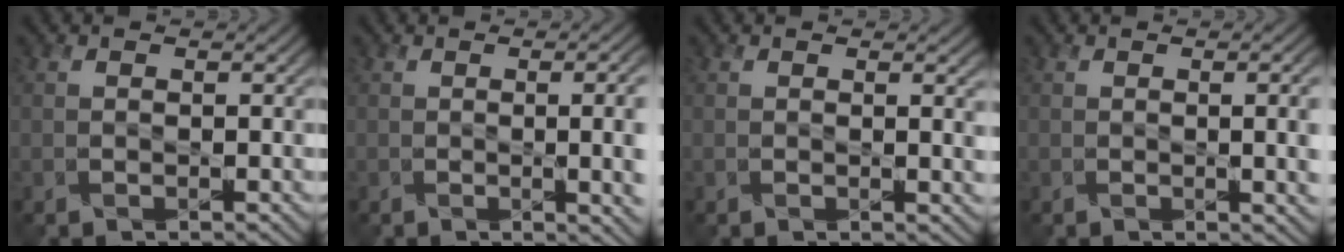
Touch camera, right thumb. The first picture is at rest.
{"total": 9.1, "force": [-0.7, 3.5, 8.4], "torque": [-0.068, 0.004, -0.001]}
{"total": 1.9, "force": [0.4, 0.2, 1.8], "torque": [-0.030, -0.001, 0.007]}
{"total": 5.4, "force": [-0.3, 1.6, 5.1], "torque": [-0.056, -0.002, 0.003]}